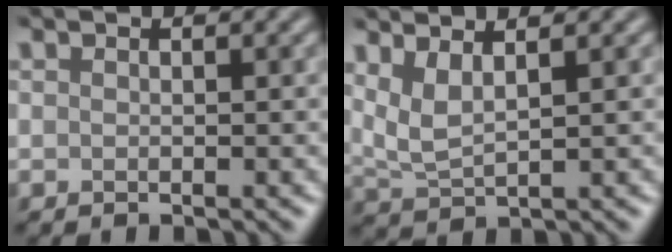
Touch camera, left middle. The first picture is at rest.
{"total": 2.9, "force": [1.6, 0.7, 2.2], "torque": [-0.054, -0.004, 0.038]}